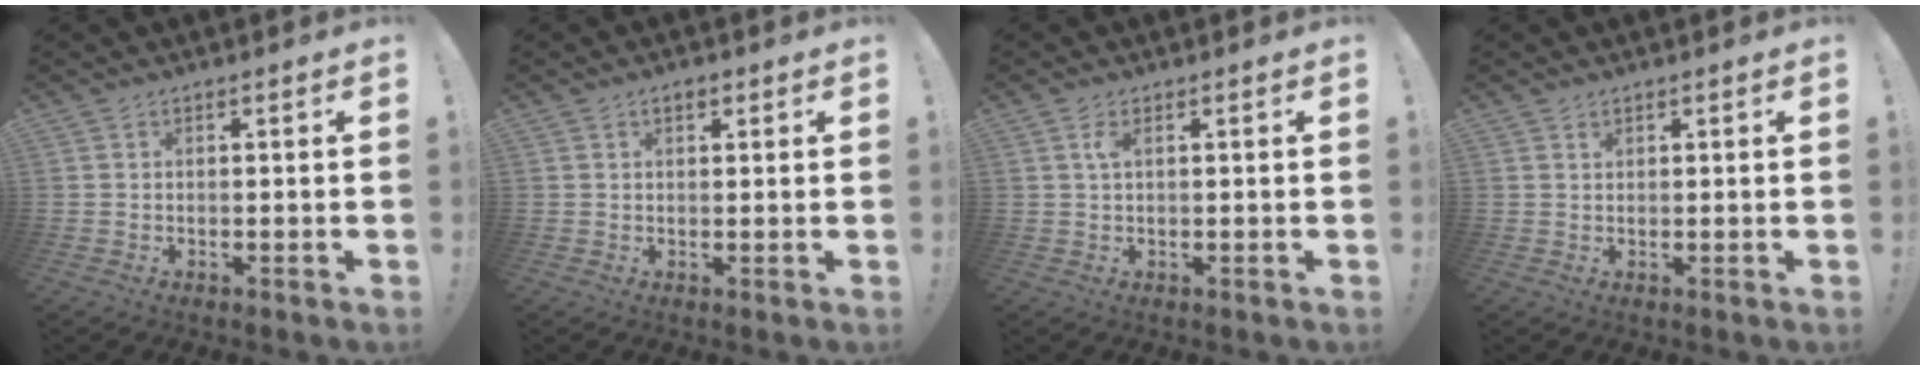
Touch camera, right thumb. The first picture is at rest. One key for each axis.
{"total": 1.8, "fx": 1.0, "fy": 1.0, "fz": 1.2, "tx": -0.023, "ty": 0.000, "tz": 0.016}
{"total": 2.1, "fx": 0.6, "fy": 0.7, "fz": 1.8, "tx": -0.030, "ty": 0.001, "tz": 0.008}
{"total": 0.7, "fx": 0.6, "fy": 0.4, "fz": 0.1, "tx": 0.002, "ty": -0.003, "tz": 0.010}